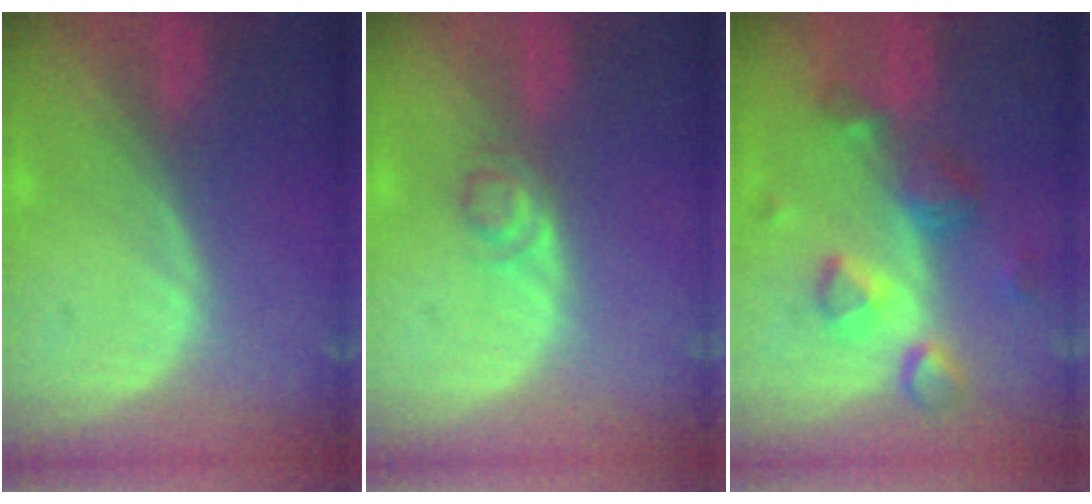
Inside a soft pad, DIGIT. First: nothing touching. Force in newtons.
{"total": 2.2, "press": 2.2, "slide": 0.2}
{"total": 8.0, "press": 7.2, "slide": 3.5}